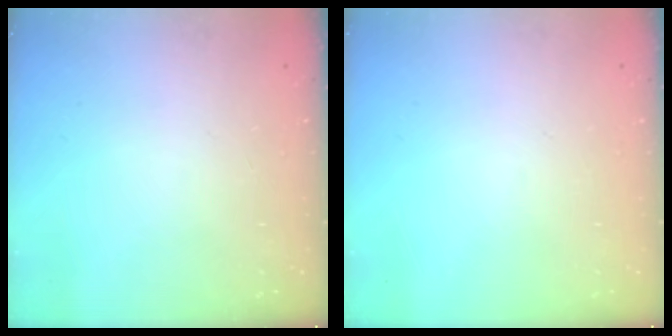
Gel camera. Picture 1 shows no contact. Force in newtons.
{"total": 0.0}